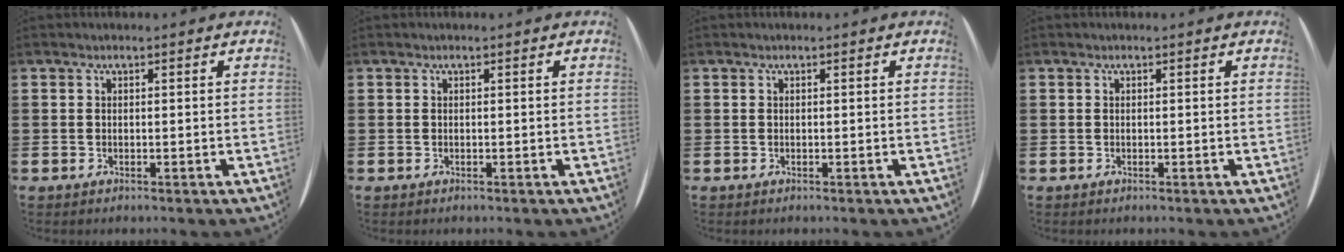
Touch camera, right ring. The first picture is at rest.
{"total": 0.0}
{"total": 0.0}
{"total": 0.0}